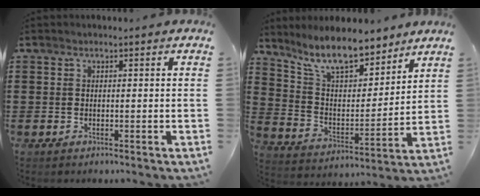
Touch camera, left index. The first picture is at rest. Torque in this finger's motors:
{"motor_torque": [1.09, -1.05, 0.94, 0.21]}